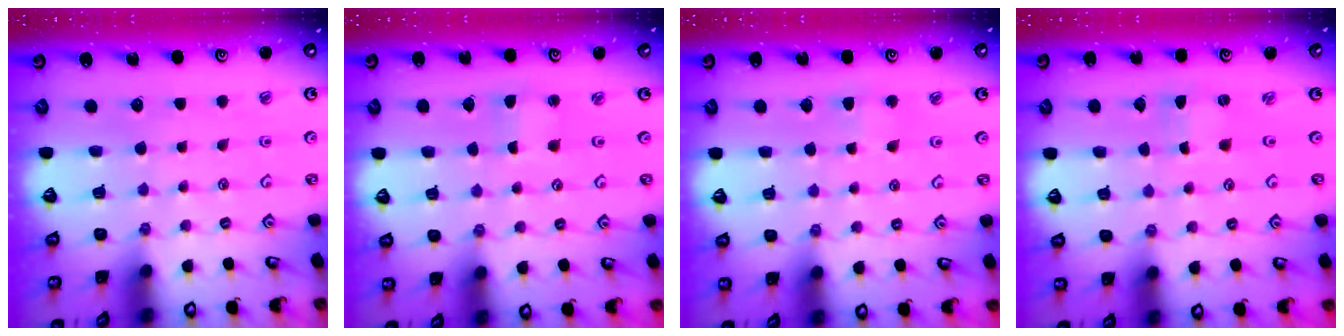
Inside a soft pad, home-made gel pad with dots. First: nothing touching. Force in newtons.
{"total": 1.7, "press": 1.7, "slide": 0.1}
{"total": 2.0, "press": 2.0, "slide": 0.4}
{"total": 0.0}